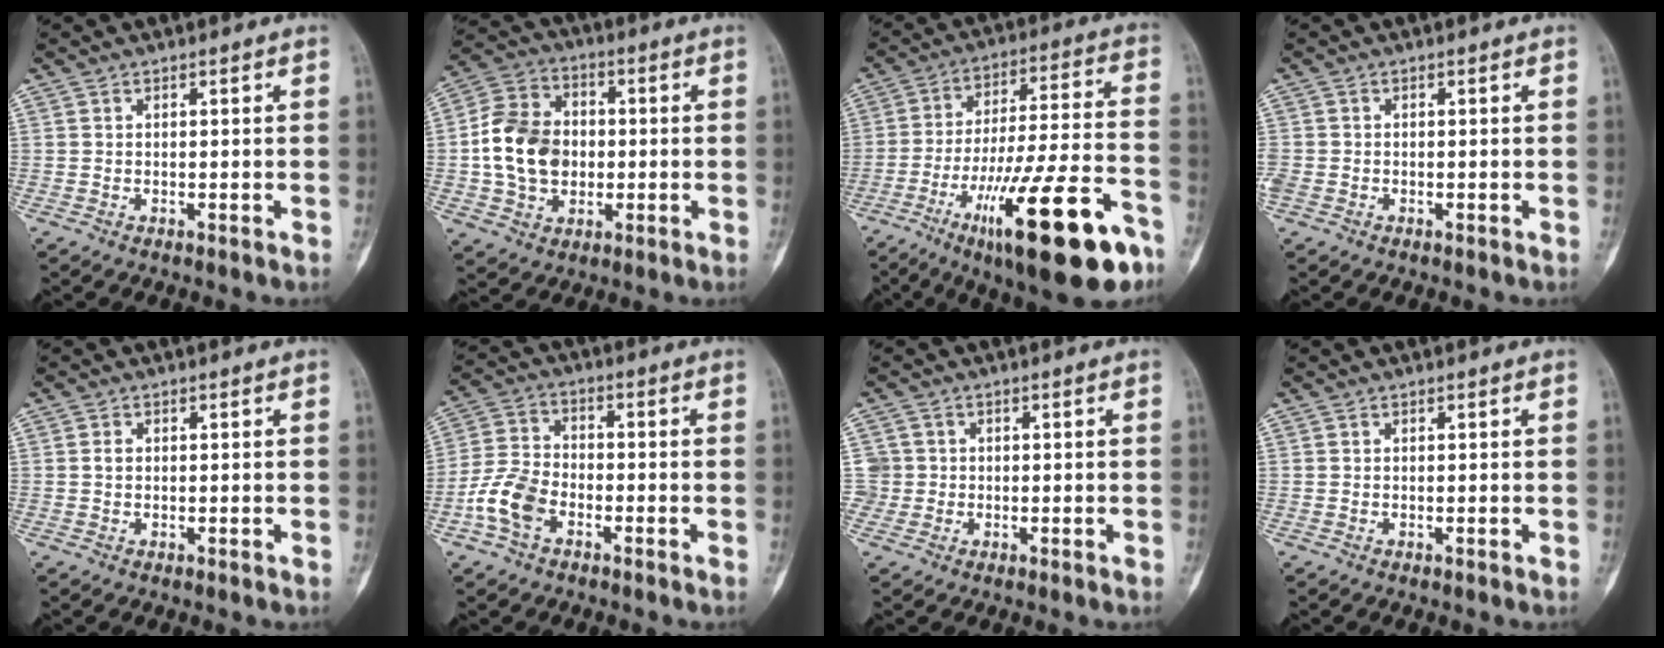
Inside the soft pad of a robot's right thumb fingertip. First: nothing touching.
{"total": 13.9, "force": [-0.7, 10.8, 8.7], "torque": [-0.136, 0.022, -0.017]}
{"total": 25.5, "force": [-13.1, 5.9, 21.0], "torque": [-0.316, 0.051, -0.202]}
{"total": 2.5, "force": [-0.6, 2.0, 1.4], "torque": [-0.045, 0.003, -0.011]}
{"total": 0.9, "force": [0.1, 0.7, 0.6], "torque": [-0.007, 0.001, 0.001]}
{"total": 8.5, "force": [-3.8, 5.4, 5.4], "torque": [-0.109, 0.025, -0.079]}
{"total": 3.2, "force": [-0.1, 3.2, -0.2], "torque": [0.028, 0.008, -0.006]}
{"total": 0.0}